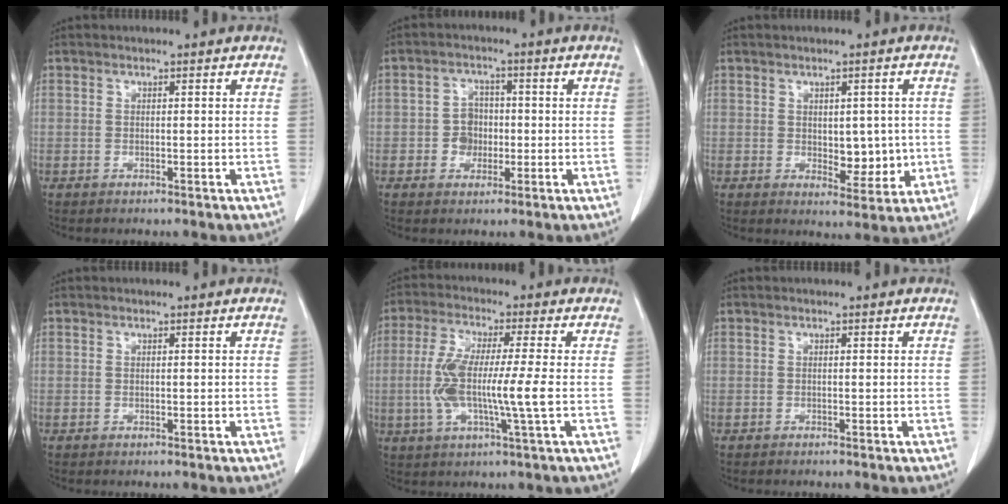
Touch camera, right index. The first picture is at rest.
{"total": 3.7, "force": [-0.6, 3.4, 1.5], "torque": [-0.021, 0.012, -0.007]}
{"total": 5.3, "force": [0.0, 2.9, 4.5], "torque": [-0.050, -0.004, 0.012]}
{"total": 0.0}
{"total": 9.9, "force": [-1.0, 0.5, 9.9], "torque": [-0.202, 0.000, -0.024]}
{"total": 0.6, "force": [-0.6, -0.1, 0.3], "torque": [0.000, 0.000, -0.010]}